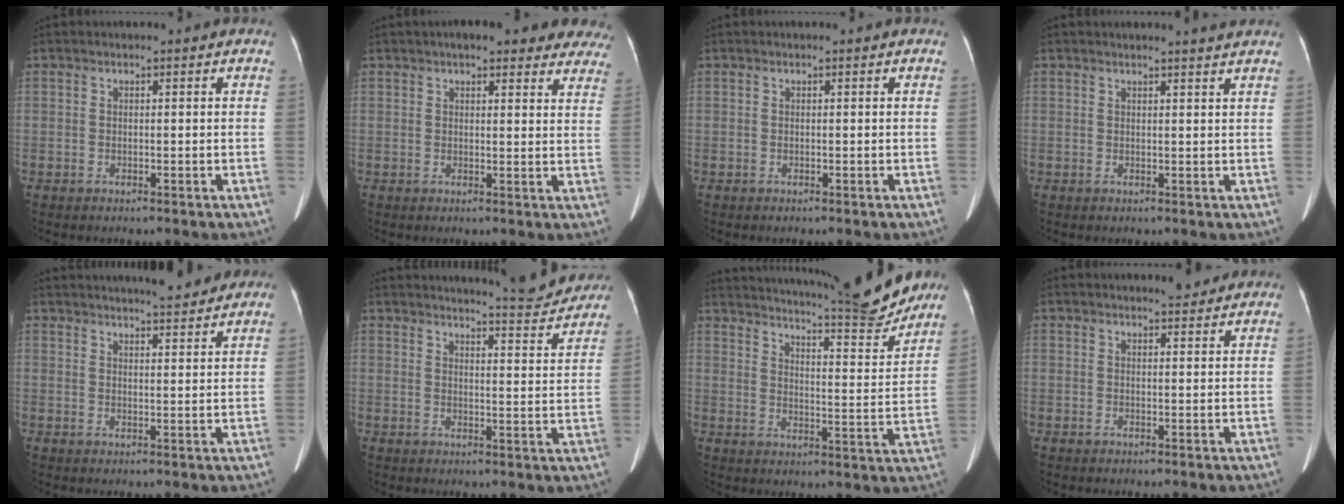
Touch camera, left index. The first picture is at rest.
{"total": 15.0, "force": [12.8, 4.1, 6.7], "torque": [-0.053, 0.014, 0.135]}
{"total": 0.0}
{"total": 3.6, "force": [3.3, -0.6, 1.2], "torque": [-0.018, -0.001, 0.033]}
{"total": 8.8, "force": [8.1, 0.9, 3.5], "torque": [-0.047, 0.008, 0.100]}
{"total": 9.2, "force": [9.0, 0.1, 1.8], "torque": [-0.028, -0.019, 0.107]}
{"total": 19.2, "force": [17.5, 1.0, 7.8], "torque": [-0.122, -0.049, 0.231]}
{"total": 2.2, "force": [2.0, 0.4, 0.6], "torque": [-0.012, -0.005, 0.029]}